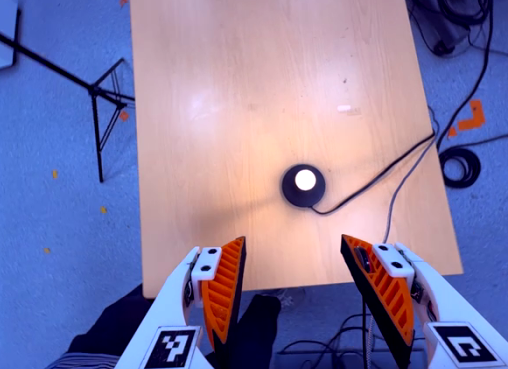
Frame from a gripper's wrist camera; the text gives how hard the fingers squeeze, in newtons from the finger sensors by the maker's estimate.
{"total": 0.0}